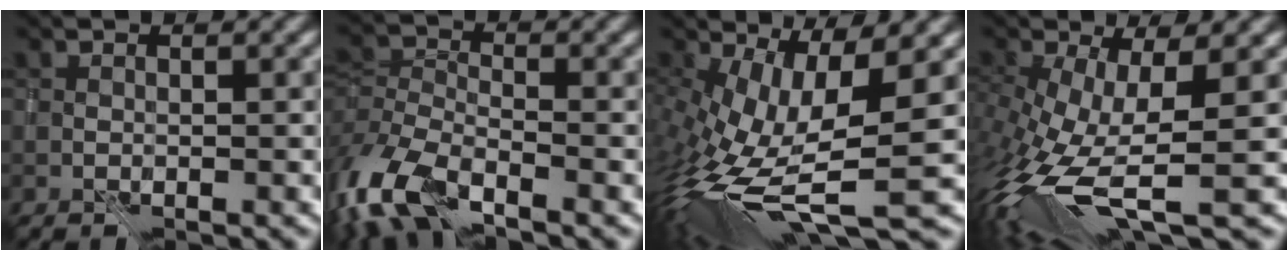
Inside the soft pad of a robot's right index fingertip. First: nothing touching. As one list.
[{"total": 7.4, "force": [-4.8, 3.4, 4.5], "torque": [-0.104, -0.010, -0.104]}, {"total": 11.5, "force": [-1.5, 3.8, 10.7], "torque": [-0.223, -0.021, -0.022]}, {"total": 10.2, "force": [-2.5, 4.1, 9.0], "torque": [-0.213, -0.034, -0.042]}]